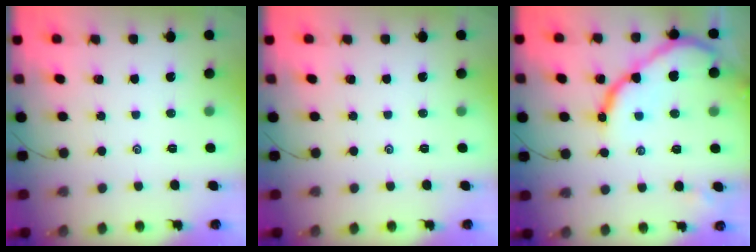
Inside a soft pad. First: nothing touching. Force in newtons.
{"total": 0.0}
{"total": 14.1, "press": 14.0, "slide": 1.5}